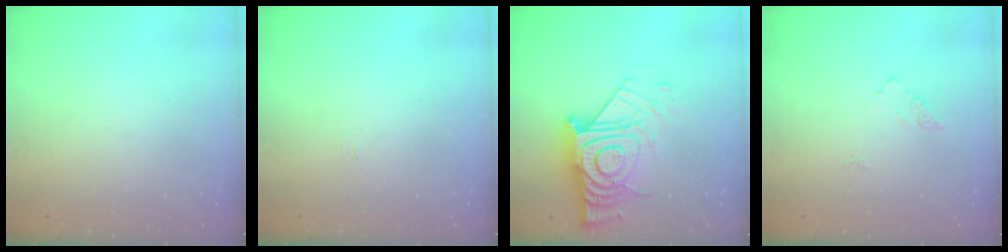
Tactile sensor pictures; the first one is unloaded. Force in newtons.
{"total": 3.4, "press": 3.4, "slide": 0.3}
{"total": 18.2, "press": 18.1, "slide": 1.4}
{"total": 5.1, "press": 5.0, "slide": 0.9}